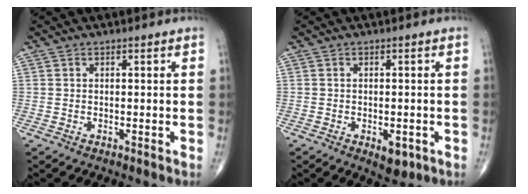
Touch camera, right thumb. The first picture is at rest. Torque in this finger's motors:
{"motor_torque": [1.55, 1.03, 0.20, -0.48, 0.14]}